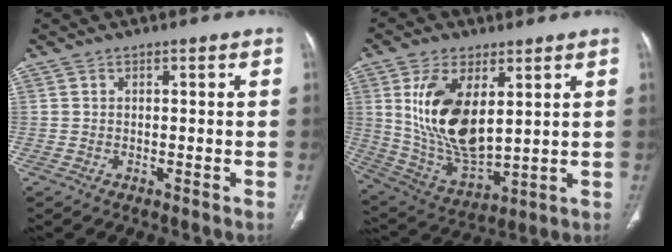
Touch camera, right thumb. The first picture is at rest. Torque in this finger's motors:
{"motor_torque": [-0.65, 3.14, 1.81, 0.74, 0.54]}